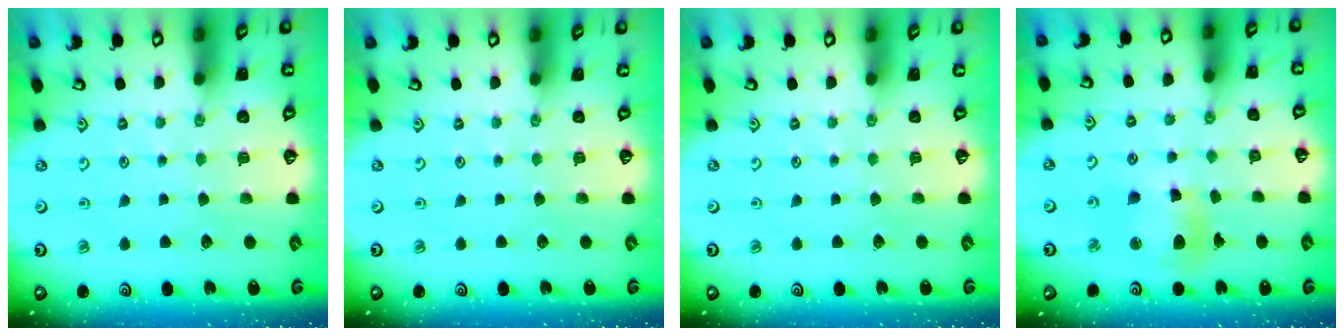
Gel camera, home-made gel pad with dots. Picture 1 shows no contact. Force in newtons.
{"total": 0.0}
{"total": 0.0}
{"total": 11.6, "press": 11.3, "slide": 2.2}